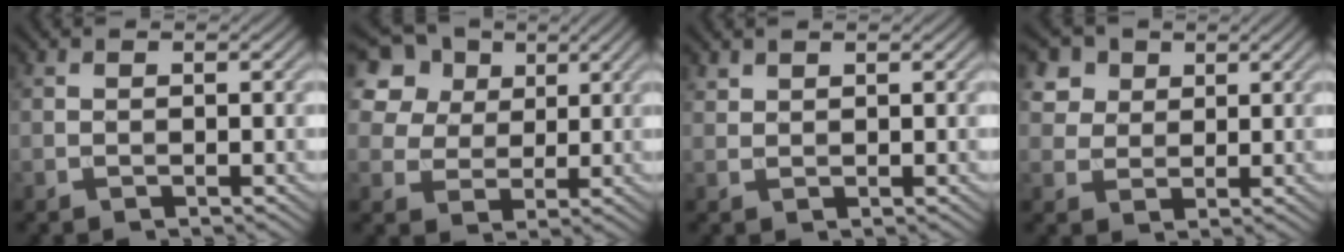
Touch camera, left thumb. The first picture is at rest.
{"total": 11.4, "force": [5.7, 8.4, 5.1], "torque": [-0.156, 0.022, 0.112]}
{"total": 1.2, "force": [1.0, 0.4, 0.3], "torque": [-0.011, 0.001, 0.027]}
{"total": 5.3, "force": [3.0, 3.9, 2.0], "torque": [-0.069, -0.006, 0.062]}